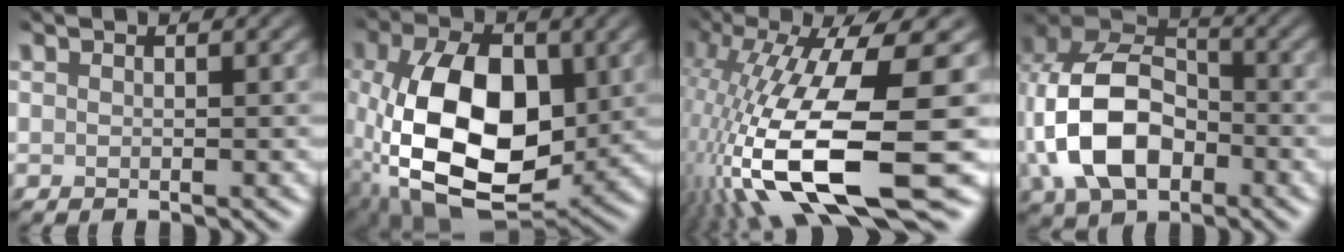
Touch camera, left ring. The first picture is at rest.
{"total": 12.6, "force": [-2.6, 7.3, 10.0], "torque": [-0.180, -0.012, -0.040]}
{"total": 15.4, "force": [-4.7, 4.2, 14.1], "torque": [-0.287, -0.012, -0.069]}
{"total": 10.2, "force": [-3.0, 7.1, 6.8], "torque": [-0.152, -0.001, -0.066]}